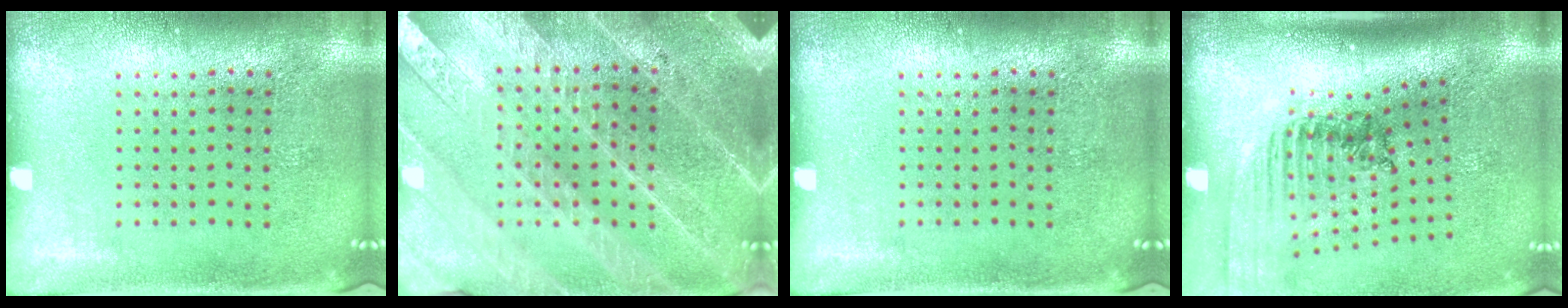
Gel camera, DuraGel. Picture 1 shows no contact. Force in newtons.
{"total": 3.7, "press": 3.5, "slide": 1.4}
{"total": 0.0}
{"total": 1.7, "press": 1.4, "slide": 1.0}